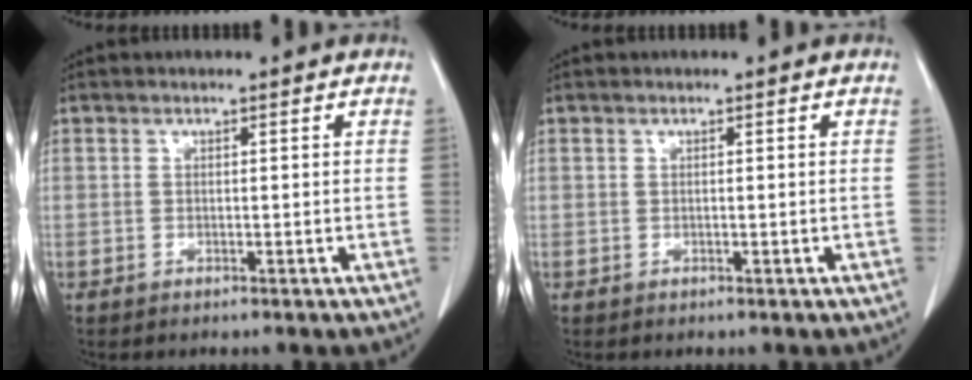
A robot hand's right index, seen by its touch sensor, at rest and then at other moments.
{"total": 0.0}